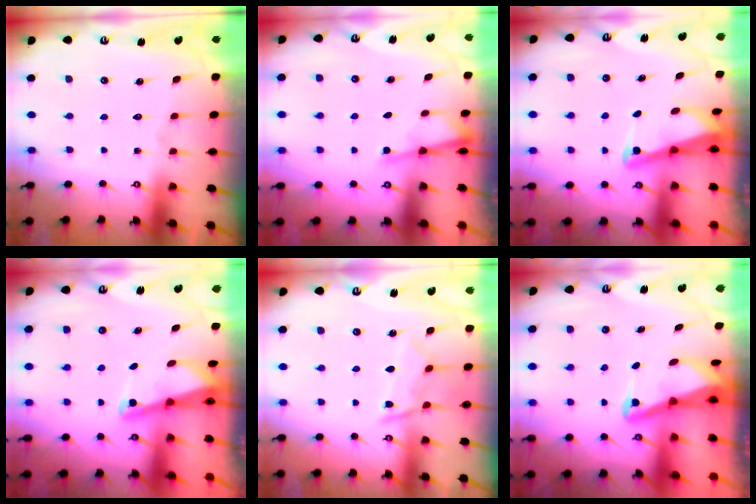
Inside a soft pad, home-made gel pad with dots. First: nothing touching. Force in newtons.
{"total": 2.4, "press": 2.4, "slide": 0.4}
{"total": 2.5, "press": 2.5, "slide": 0.2}
{"total": 2.3, "press": 2.3, "slide": 0.3}
{"total": 9.5, "press": 9.4, "slide": 0.9}
{"total": 3.6, "press": 3.5, "slide": 0.8}